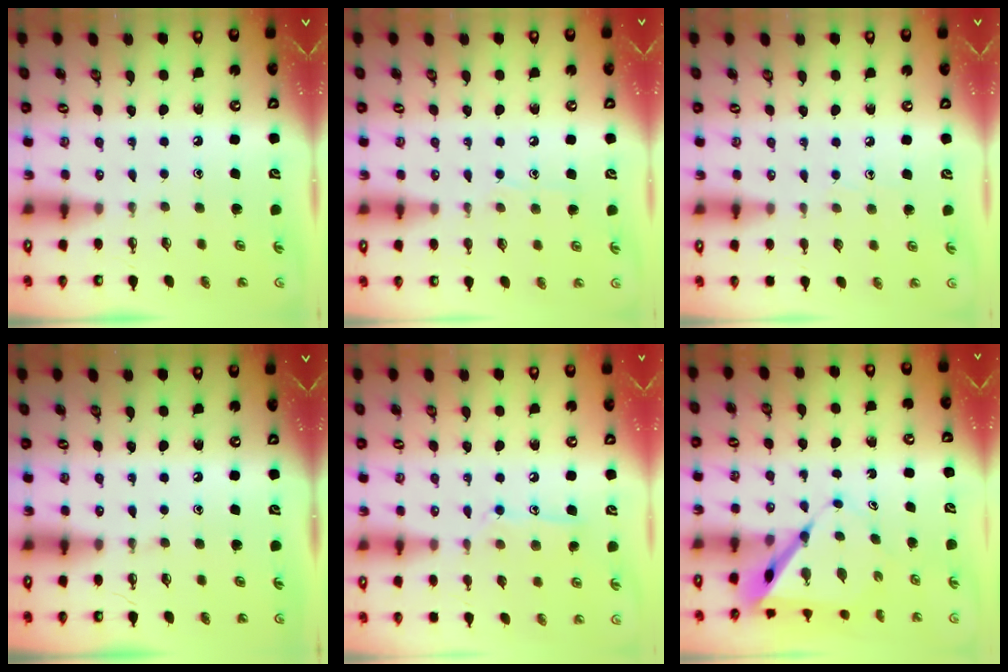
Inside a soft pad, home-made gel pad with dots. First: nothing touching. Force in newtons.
{"total": 6.5, "press": 6.5, "slide": 0.7}
{"total": 3.4, "press": 3.4, "slide": 0.3}
{"total": 0.0}
{"total": 10.3, "press": 10.3, "slide": 0.5}
{"total": 7.4, "press": 7.4, "slide": 0.6}